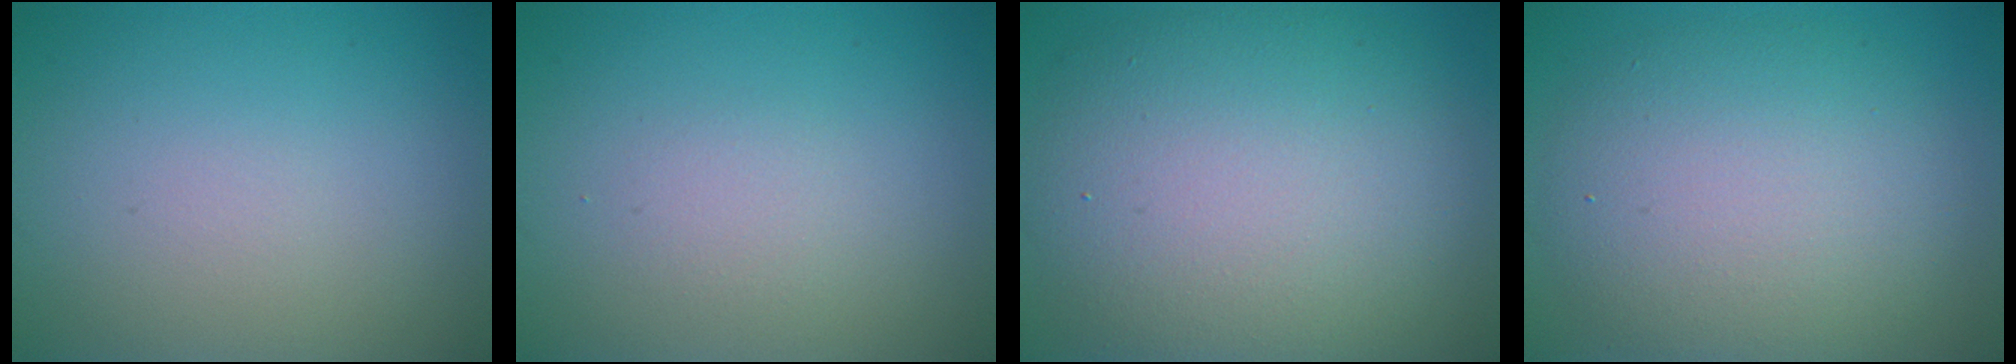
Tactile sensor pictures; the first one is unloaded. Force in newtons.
{"total": 1.2, "press": 1.2, "slide": 0.0}
{"total": 11.6, "press": 11.5, "slide": 0.9}
{"total": 8.1, "press": 8.0, "slide": 0.2}